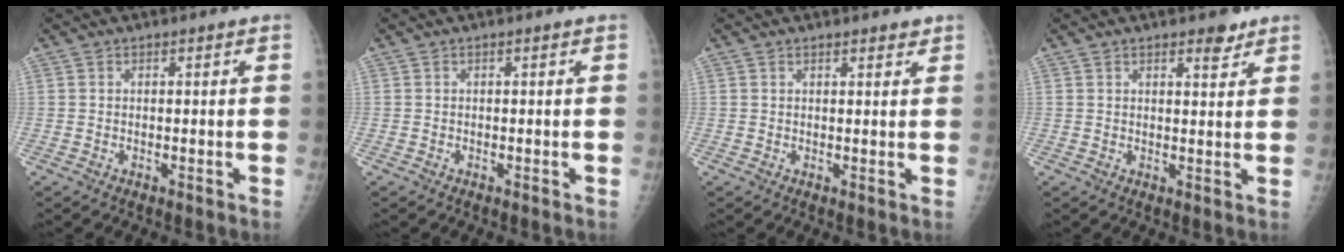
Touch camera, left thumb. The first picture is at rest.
{"total": 0.0}
{"total": 1.9, "force": [1.6, 0.7, 0.8], "torque": [-0.003, -0.006, 0.020]}
{"total": 3.3, "force": [2.3, 1.3, 1.9], "torque": [-0.013, -0.013, 0.031]}